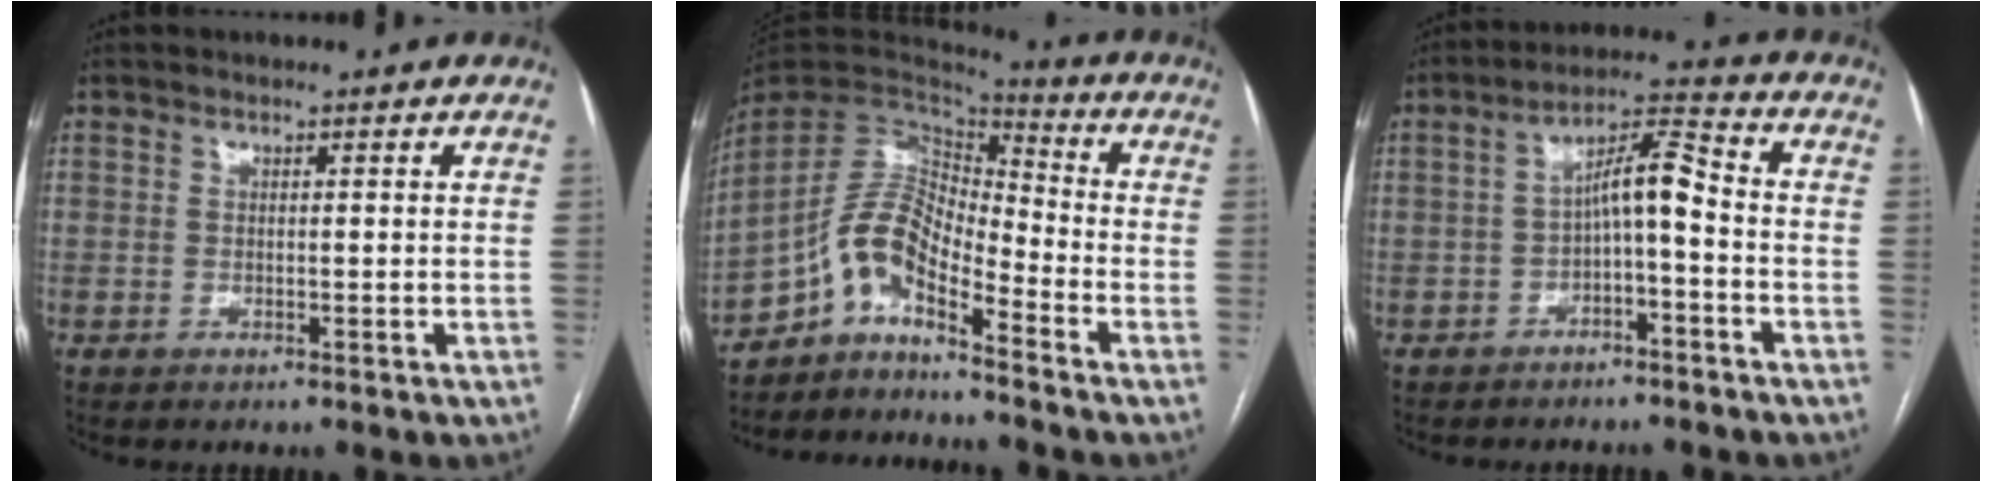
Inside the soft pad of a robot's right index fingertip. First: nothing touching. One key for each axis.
{"total": 10.2, "fx": -6.9, "fy": 2.8, "fz": 6.9, "tx": -0.139, "ty": 0.026, "tz": -0.129}
{"total": 7.1, "fx": -1.7, "fy": 1.5, "fz": 6.7, "tx": -0.115, "ty": 0.032, "tz": -0.029}